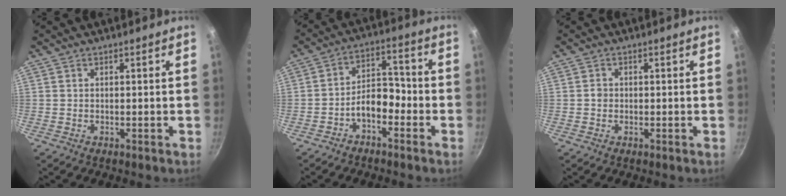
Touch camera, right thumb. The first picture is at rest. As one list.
[{"total": 6.9, "force": [-3.5, 3.9, 4.5], "torque": [-0.051, 0.050, -0.065]}, {"total": 1.3, "force": [-0.1, 1.2, 0.6], "torque": [-0.005, 0.007, -0.003]}]